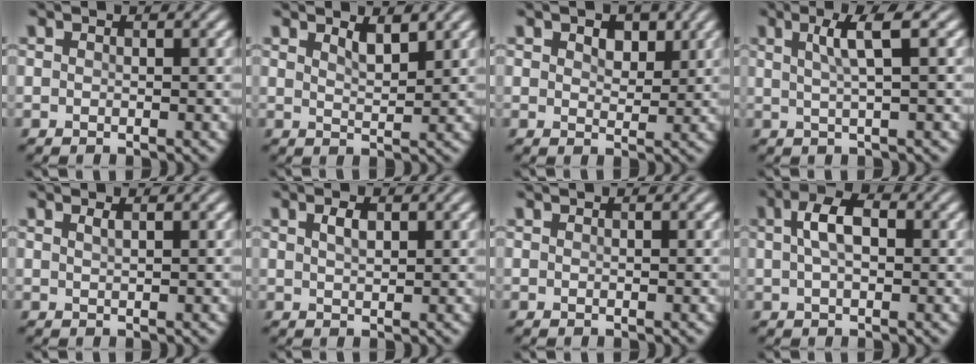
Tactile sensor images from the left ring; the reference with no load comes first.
{"total": 2.0, "force": [1.4, 0.5, 1.3], "torque": [-0.023, -0.002, 0.027]}
{"total": 2.6, "force": [1.3, 1.6, 1.6], "torque": [-0.027, -0.002, 0.019]}
{"total": 3.5, "force": [1.1, 0.7, 3.2], "torque": [-0.047, 0.006, 0.018]}
{"total": 0.9, "force": [0.5, 0.3, 0.7], "torque": [-0.007, 0.002, 0.007]}
{"total": 1.6, "force": [0.8, 0.7, 1.2], "torque": [-0.026, 0.002, 0.016]}
{"total": 0.0}
{"total": 3.6, "force": [0.7, 1.9, 3.0], "torque": [-0.059, 0.008, 0.009]}